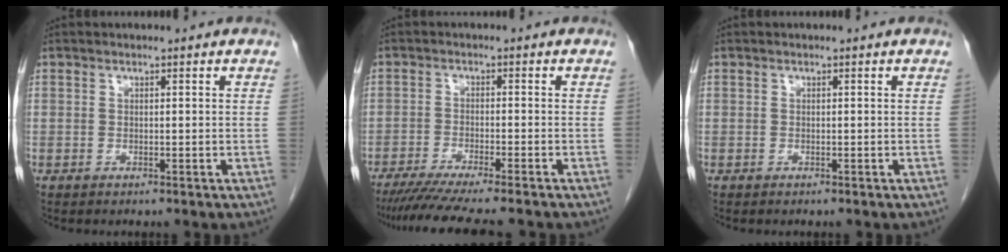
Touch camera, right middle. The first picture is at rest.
{"total": 11.7, "force": [-10.0, -0.2, 6.0], "torque": [-0.073, -0.025, -0.153]}
{"total": 0.0}